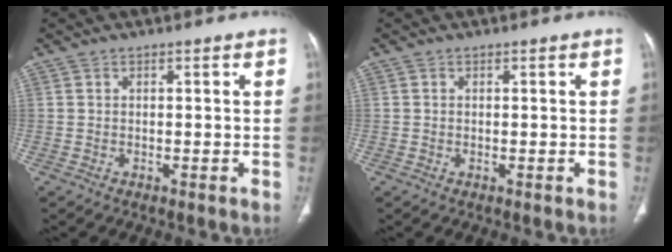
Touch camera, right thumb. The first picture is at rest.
{"total": 0.0}